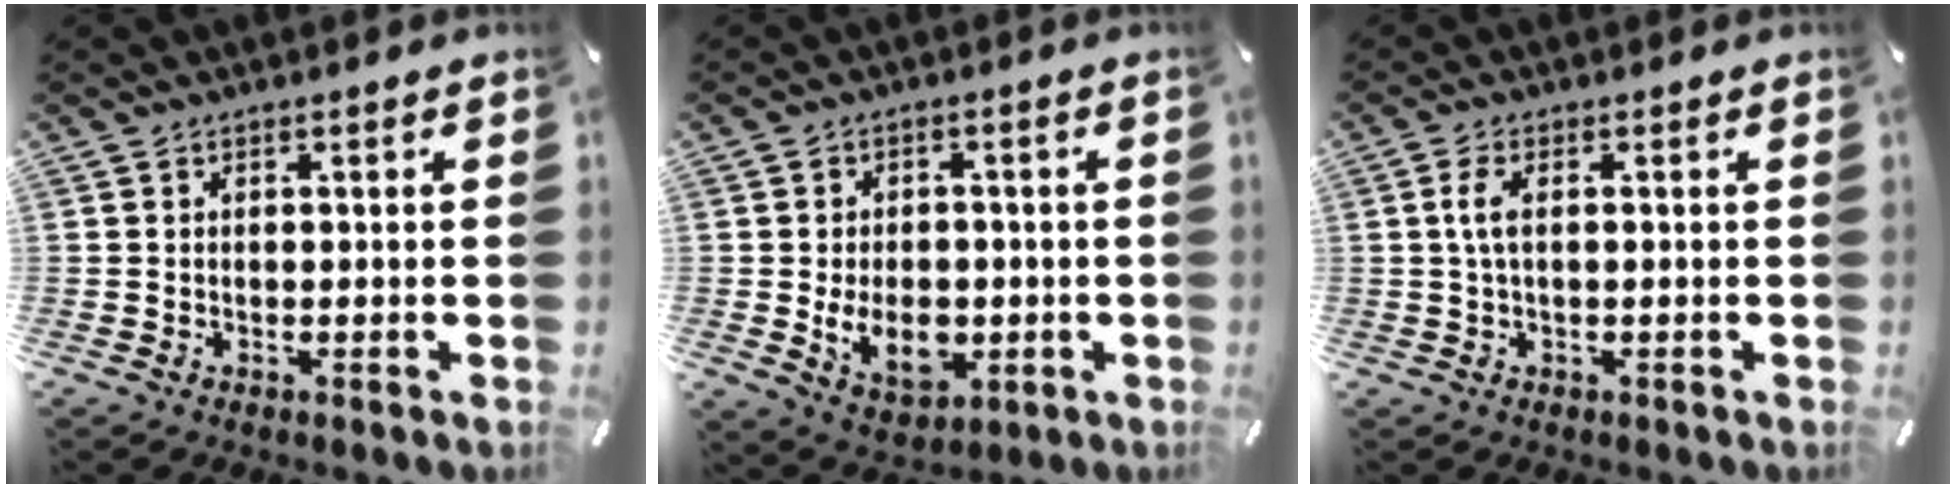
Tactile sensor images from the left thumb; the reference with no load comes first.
{"total": 9.5, "force": [-1.7, 6.7, 6.6], "torque": [-0.116, 0.000, -0.029]}
{"total": 3.7, "force": [0.3, 1.2, 3.5], "torque": [-0.082, -0.003, -0.001]}